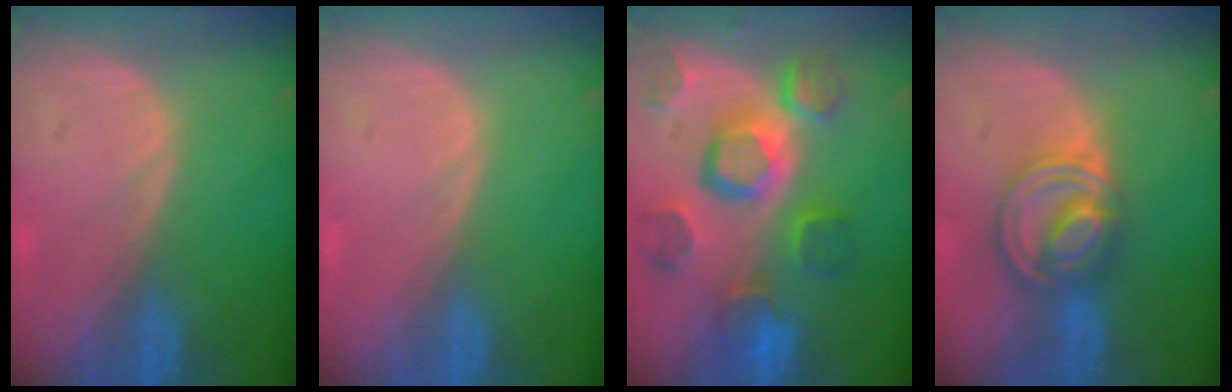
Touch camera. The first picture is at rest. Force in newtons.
{"total": 0.0}
{"total": 12.1, "press": 10.4, "slide": 6.1}
{"total": 7.9, "press": 6.8, "slide": 3.9}